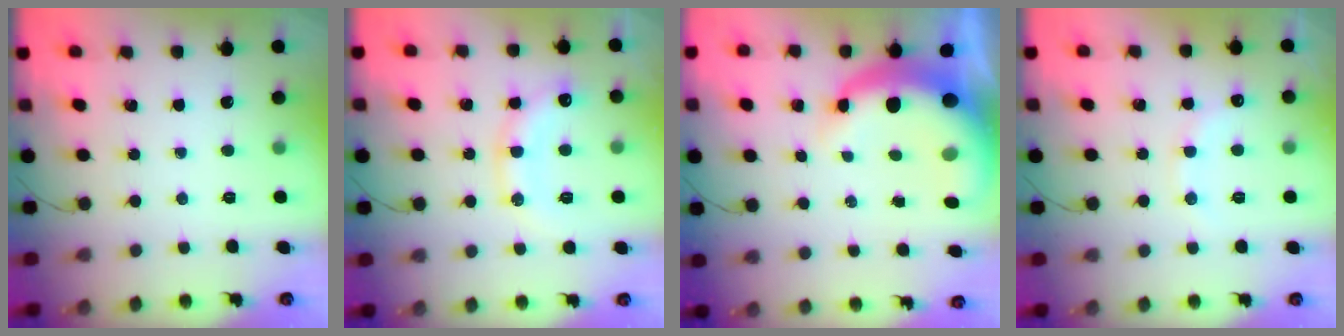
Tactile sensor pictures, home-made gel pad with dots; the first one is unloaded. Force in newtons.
{"total": 13.5, "press": 13.5, "slide": 0.7}
{"total": 11.6, "press": 11.3, "slide": 2.7}
{"total": 9.8, "press": 9.7, "slide": 1.4}